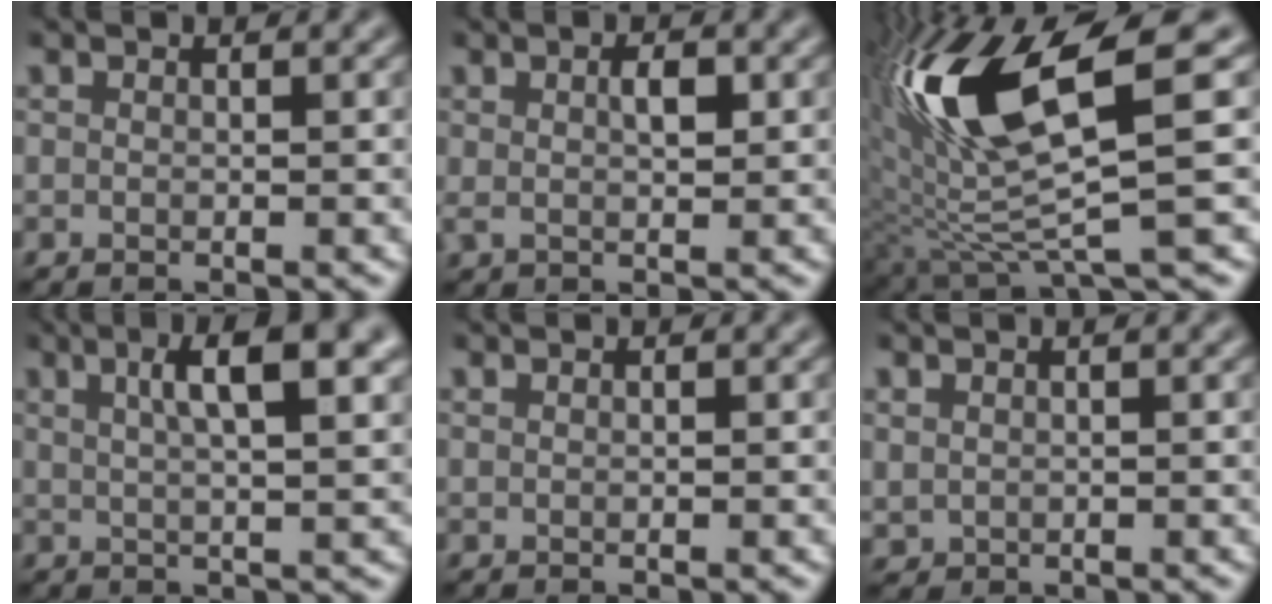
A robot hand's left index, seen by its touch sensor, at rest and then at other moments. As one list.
[{"total": 2.2, "force": [0.4, 1.0, 1.9], "torque": [-0.040, 0.001, 0.008]}, {"total": 11.9, "force": [2.7, 3.3, 11.1], "torque": [-0.229, -0.005, 0.057]}, {"total": 6.7, "force": [2.5, 1.8, 5.9], "torque": [-0.076, 0.010, 0.034]}, {"total": 0.0}, {"total": 0.6, "force": [0.3, 0.5, 0.1], "torque": [-0.007, -0.003, 0.012]}]